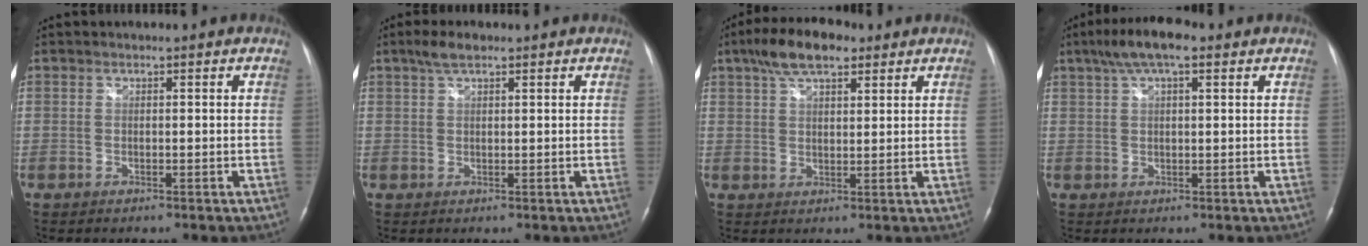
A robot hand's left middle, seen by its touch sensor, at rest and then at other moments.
{"total": 3.0, "force": [2.1, 1.0, 2.0], "torque": [-0.044, 0.012, 0.040]}
{"total": 8.5, "force": [5.5, 3.3, 5.7], "torque": [-0.107, 0.023, 0.095]}
{"total": 7.3, "force": [4.4, 1.9, 5.5], "torque": [-0.108, 0.025, 0.072]}